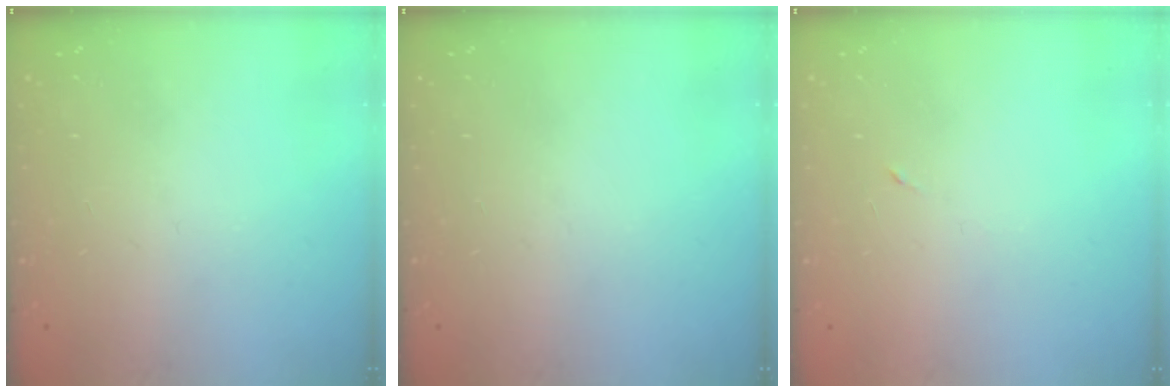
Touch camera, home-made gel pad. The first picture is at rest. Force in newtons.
{"total": 0.0}
{"total": 3.1, "press": 2.9, "slide": 1.1}